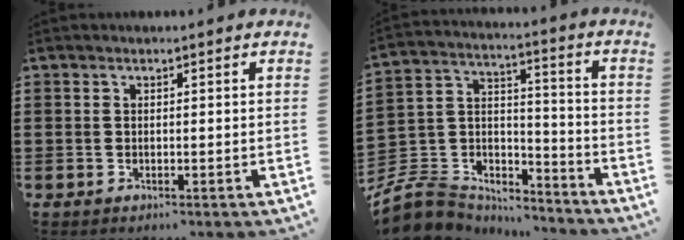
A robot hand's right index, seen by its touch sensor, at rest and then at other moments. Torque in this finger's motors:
{"motor_torque": [0.28, -0.07, -0.03, -0.21]}